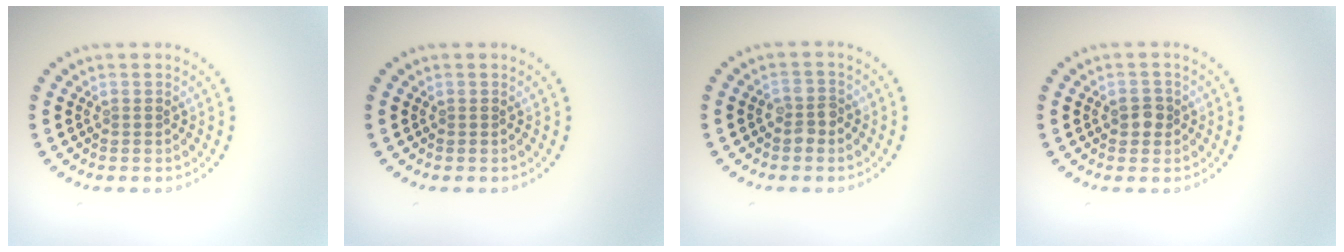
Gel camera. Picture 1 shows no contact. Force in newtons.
{"total": 0.0}
{"total": 1.7, "press": 1.6, "slide": 0.4}
{"total": 1.7, "press": 1.6, "slide": 0.4}